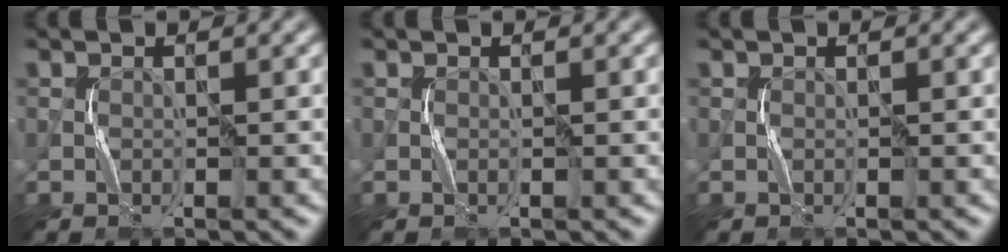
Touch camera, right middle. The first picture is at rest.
{"total": 0.0}
{"total": 0.0}